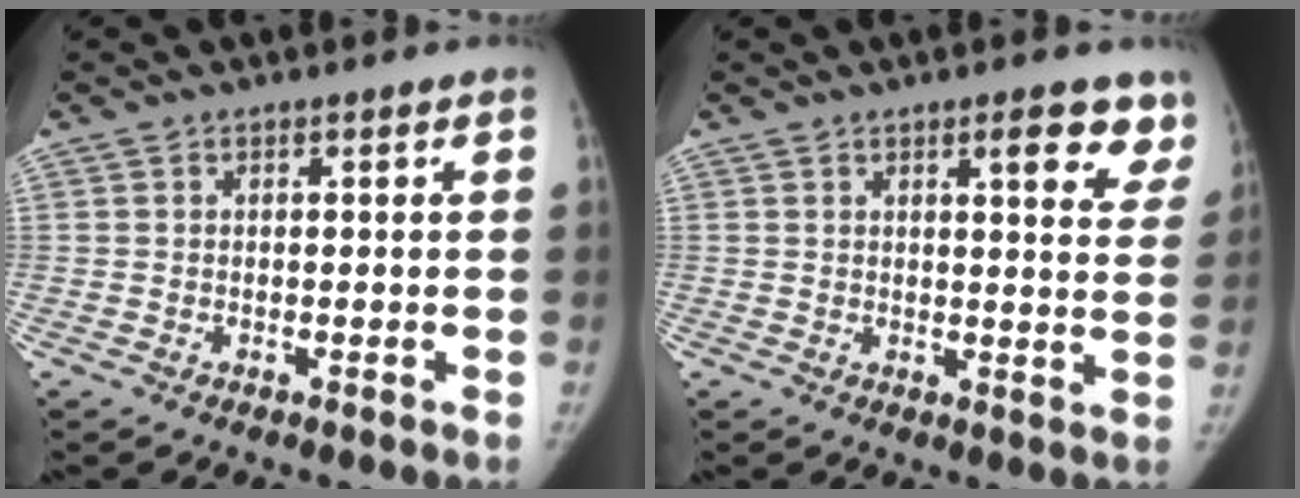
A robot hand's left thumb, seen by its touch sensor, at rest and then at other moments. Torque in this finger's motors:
{"motor_torque": [-0.22, 0.25, 0.60, -0.39, 0.00]}